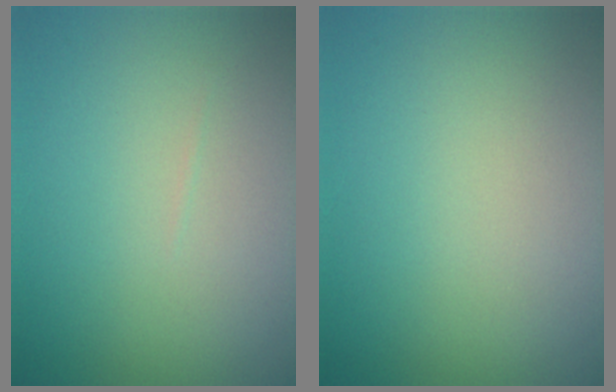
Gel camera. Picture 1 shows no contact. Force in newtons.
{"total": 0.0}